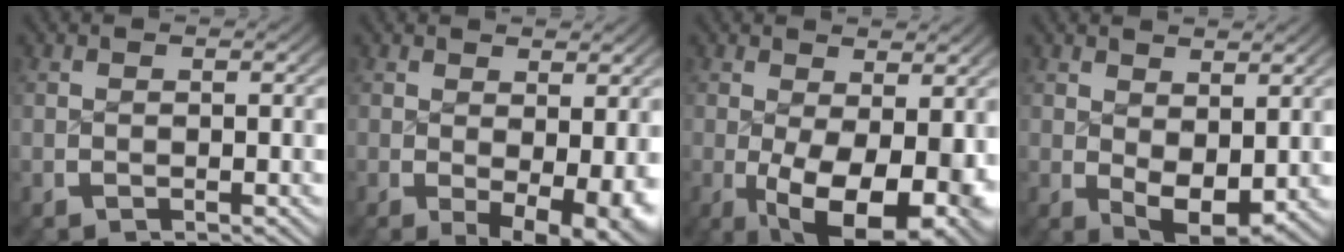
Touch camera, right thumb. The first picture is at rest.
{"total": 5.5, "force": [-0.4, 3.0, 4.6], "torque": [-0.069, -0.029, 0.007]}
{"total": 12.0, "force": [-2.7, 7.2, 9.2], "torque": [-0.166, -0.060, -0.012]}
{"total": 4.5, "force": [0.3, 2.8, 3.5], "torque": [-0.059, -0.027, 0.018]}